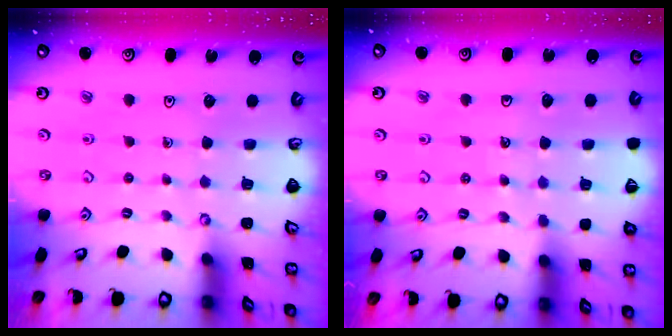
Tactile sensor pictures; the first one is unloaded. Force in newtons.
{"total": 4.8, "press": 4.7, "slide": 0.6}